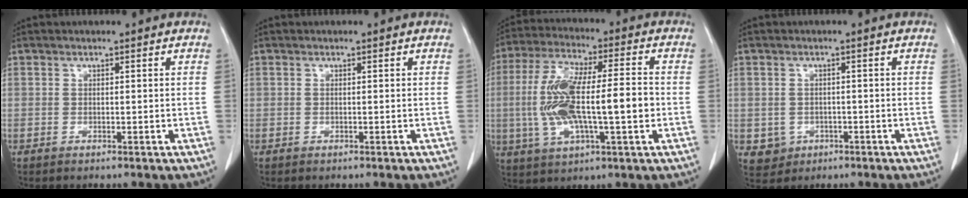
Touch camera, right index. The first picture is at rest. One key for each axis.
{"total": 0.0}
{"total": 15.2, "fx": -1.4, "fy": 3.9, "fz": 14.6, "tx": -0.296, "ty": 0.015, "tz": -0.018}
{"total": 3.7, "fx": -0.9, "fy": 3.5, "fz": 0.5, "tx": -0.001, "ty": 0.007, "tz": -0.003}